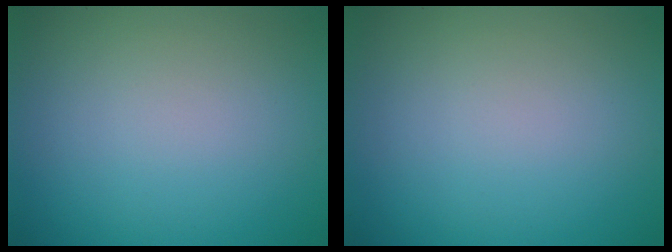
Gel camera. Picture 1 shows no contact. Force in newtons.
{"total": 0.0}